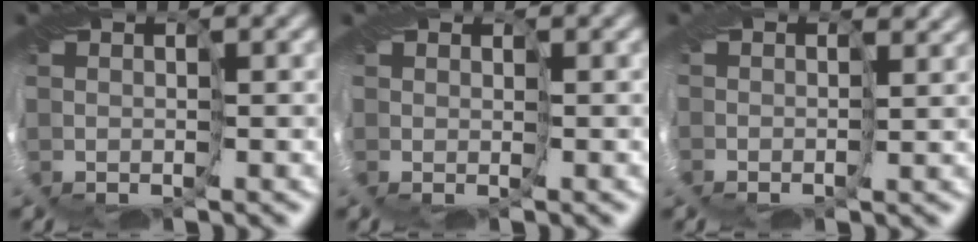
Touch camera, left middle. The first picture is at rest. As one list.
[{"total": 0.6, "force": [0.2, 0.6, 0.0], "torque": [0.001, 0.000, 0.001]}, {"total": 2.2, "force": [1.9, 1.0, 0.6], "torque": [-0.015, 0.005, 0.024]}]